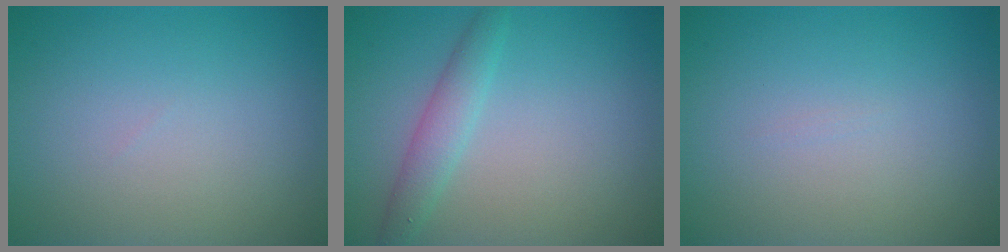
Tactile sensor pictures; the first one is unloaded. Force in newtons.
{"total": 2.3, "press": 2.3, "slide": 0.0}
{"total": 0.0}